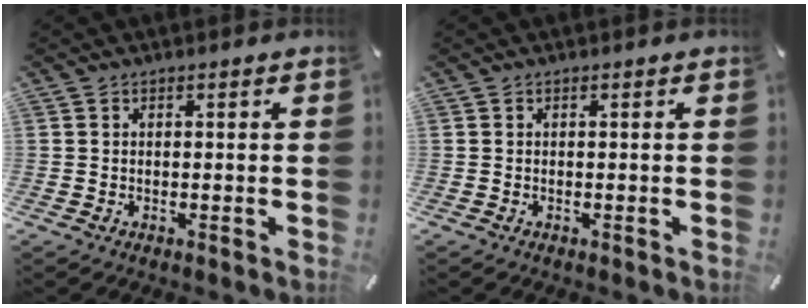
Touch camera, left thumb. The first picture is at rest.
{"total": 0.0}